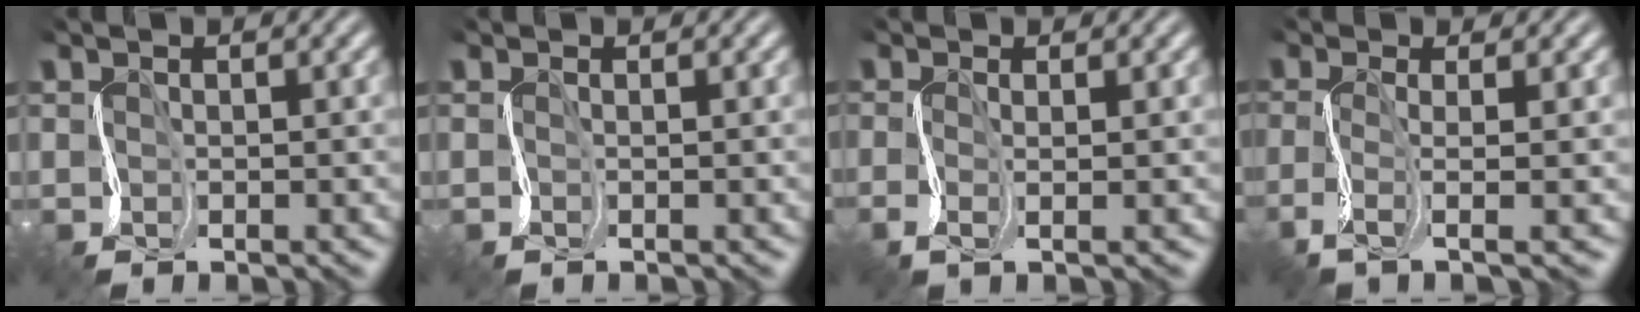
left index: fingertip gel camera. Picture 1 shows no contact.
{"total": 0.8, "force": [0.2, 0.5, 0.7], "torque": [-0.001, -0.002, 0.000]}
{"total": 1.5, "force": [-0.3, 0.4, 1.5], "torque": [-0.039, -0.007, -0.014]}
{"total": 2.9, "force": [-1.4, 0.5, 2.5], "torque": [-0.067, 0.000, -0.039]}